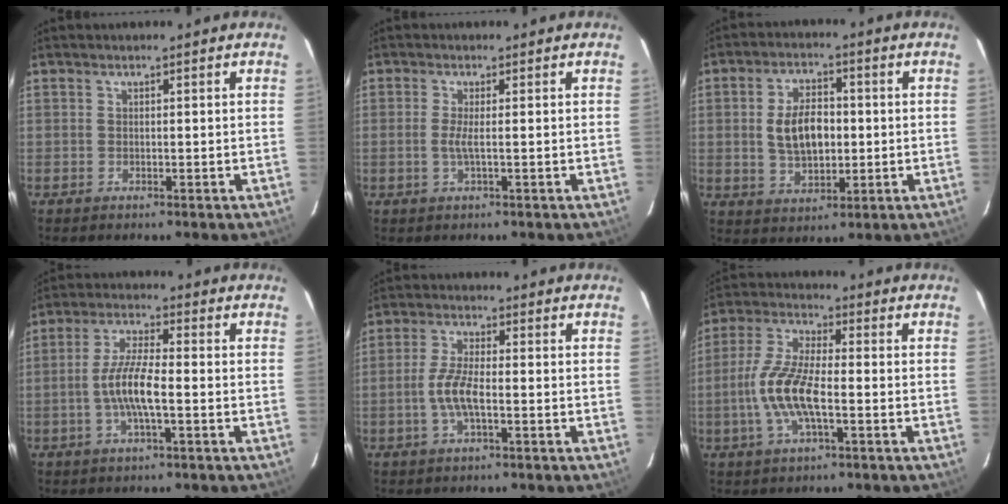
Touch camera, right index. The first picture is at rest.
{"total": 2.2, "force": [-0.3, -0.1, 2.1], "torque": [-0.043, -0.002, -0.009]}
{"total": 9.1, "force": [0.1, 5.0, 7.6], "torque": [-0.145, 0.007, 0.009]}
{"total": 7.7, "force": [-1.8, 1.0, 7.4], "torque": [-0.151, 0.001, -0.037]}
{"total": 5.9, "force": [-1.6, 1.6, 5.5], "torque": [-0.116, 0.001, -0.032]}
{"total": 11.2, "force": [-2.7, 3.4, 10.4], "torque": [-0.223, 0.000, -0.057]}